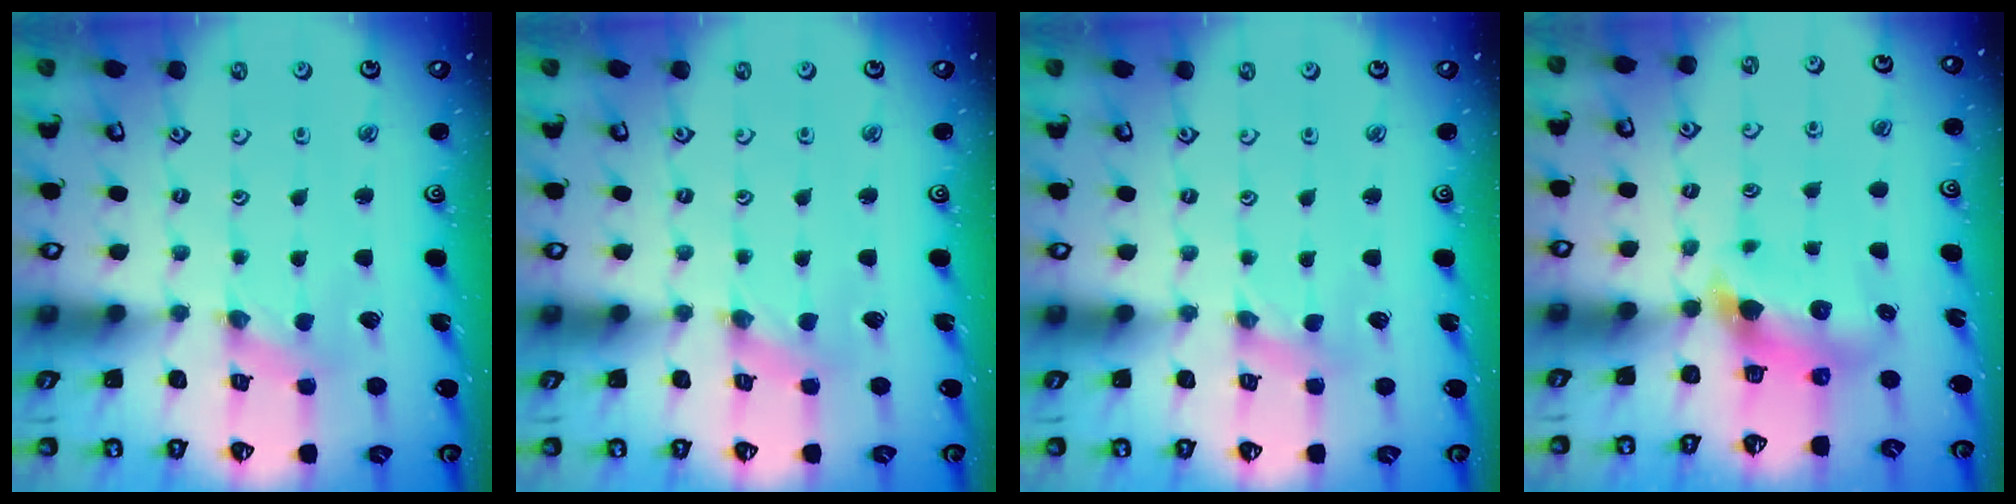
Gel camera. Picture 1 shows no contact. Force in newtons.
{"total": 0.0}
{"total": 0.0}
{"total": 6.4, "press": 6.4, "slide": 0.4}